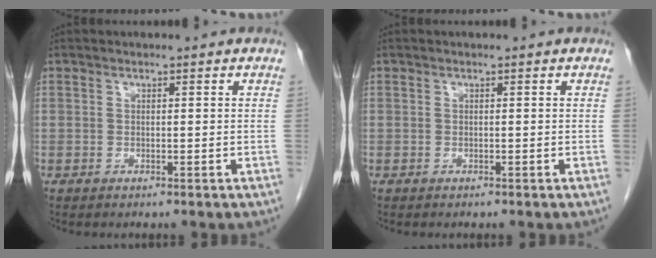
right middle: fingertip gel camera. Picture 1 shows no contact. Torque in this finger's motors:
{"motor_torque": [0.03, 0.01, -0.03, 0.00]}